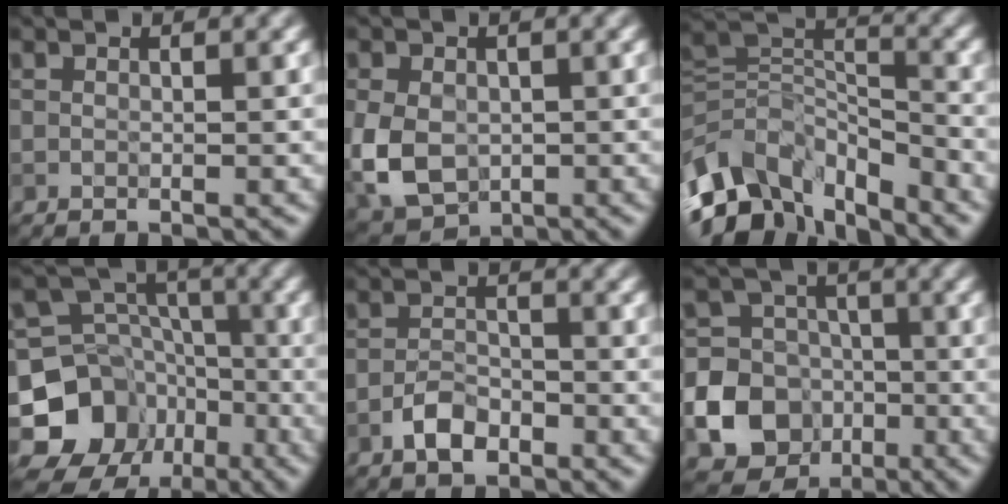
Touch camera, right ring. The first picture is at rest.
{"total": 6.5, "force": [-0.9, 4.9, 4.1], "torque": [-0.100, -0.017, -0.015]}
{"total": 11.3, "force": [-6.7, 6.4, 6.5], "torque": [-0.128, -0.002, -0.127]}
{"total": 11.3, "force": [-5.7, 9.1, 3.5], "torque": [-0.081, 0.016, -0.105]}
{"total": 2.8, "force": [-1.7, 1.4, 1.6], "torque": [-0.027, 0.006, -0.036]}
{"total": 16.7, "force": [-5.6, 15.4, 3.3], "torque": [-0.094, -0.036, -0.106]}